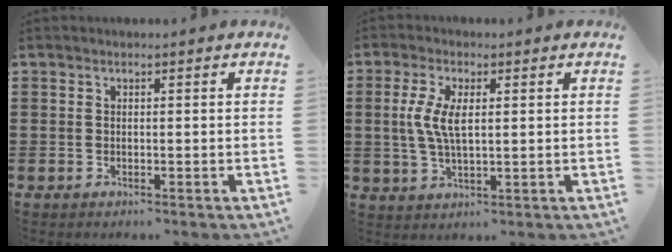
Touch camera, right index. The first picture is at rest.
{"total": 5.8, "force": [0.6, 2.2, 5.3], "torque": [-0.120, 0.001, 0.005]}